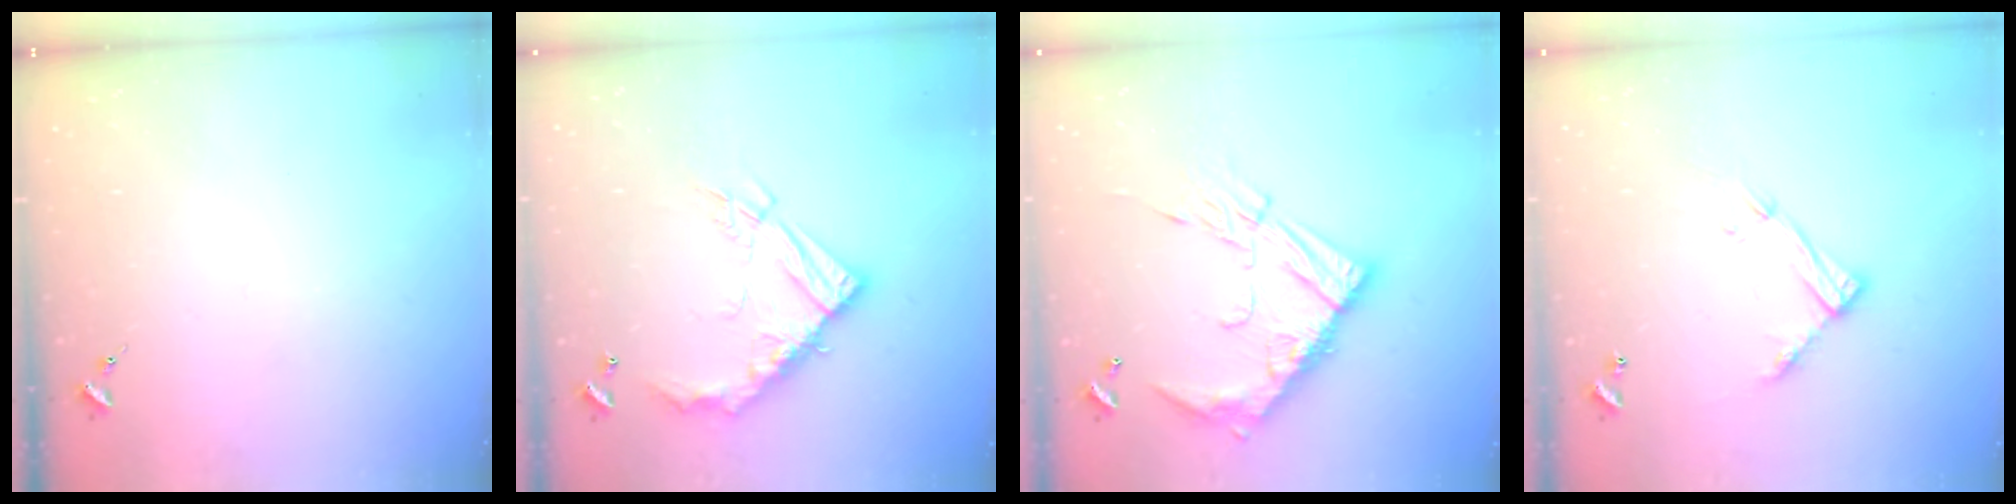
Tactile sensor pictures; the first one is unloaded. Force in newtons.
{"total": 17.2, "press": 17.1, "slide": 1.7}
{"total": 17.2, "press": 17.2, "slide": 1.3}
{"total": 12.2, "press": 12.1, "slide": 0.9}